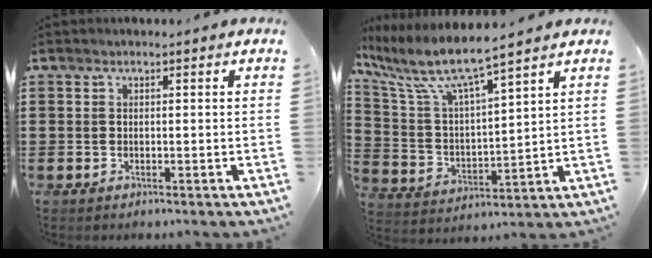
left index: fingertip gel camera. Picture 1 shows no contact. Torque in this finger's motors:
{"motor_torque": [2.14, 0.00, 0.31, 0.21]}